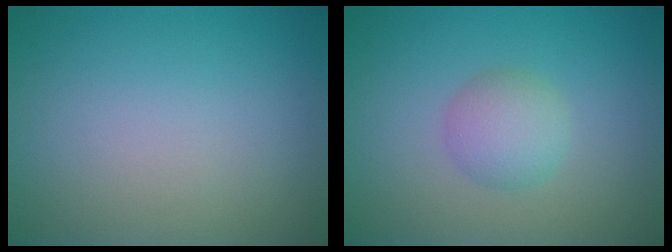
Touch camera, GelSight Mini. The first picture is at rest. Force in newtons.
{"total": 2.6, "press": 2.6, "slide": 0.0}